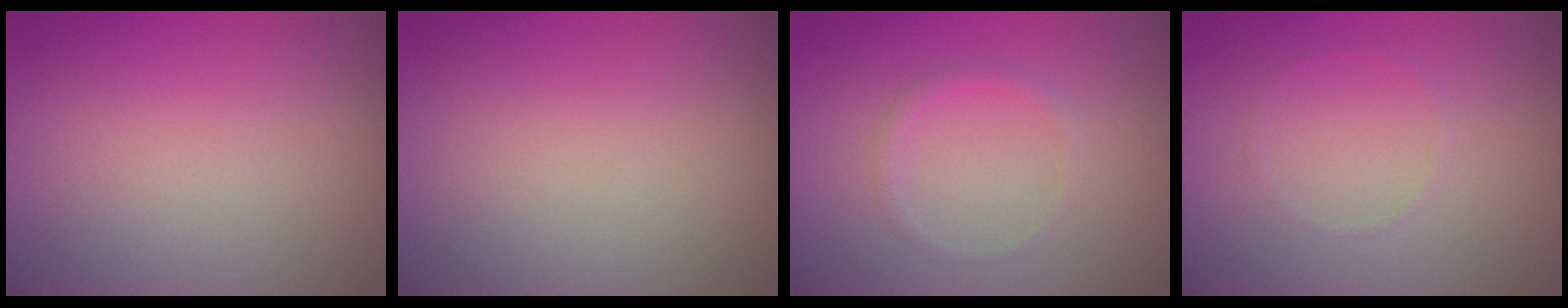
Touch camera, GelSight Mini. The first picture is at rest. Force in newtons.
{"total": 0.0}
{"total": 1.1, "press": 1.1, "slide": 0.1}
{"total": 0.5, "press": 0.5, "slide": 0.1}